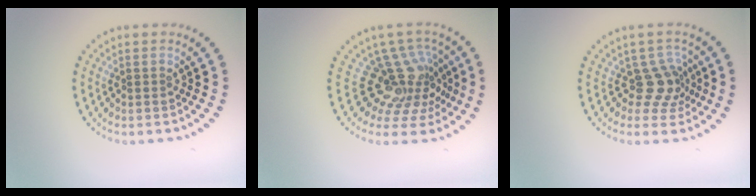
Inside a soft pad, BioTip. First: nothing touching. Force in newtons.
{"total": 4.7, "press": 3.0, "slide": 3.6}
{"total": 2.9, "press": 2.2, "slide": 2.0}